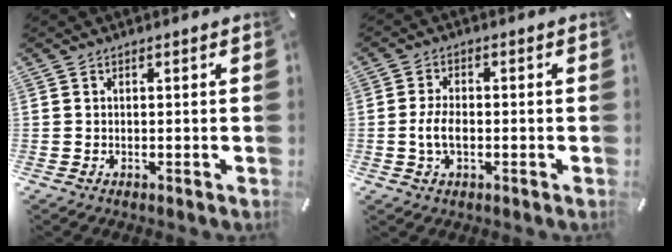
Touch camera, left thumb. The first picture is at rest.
{"total": 5.3, "force": [-1.0, 3.0, 4.2], "torque": [-0.093, 0.002, -0.020]}